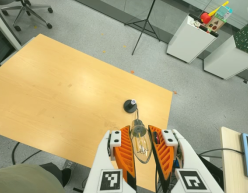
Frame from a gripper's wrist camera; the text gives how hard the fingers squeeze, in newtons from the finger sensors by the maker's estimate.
{"total": 20.5, "left": 22.4, "right": 18.6}